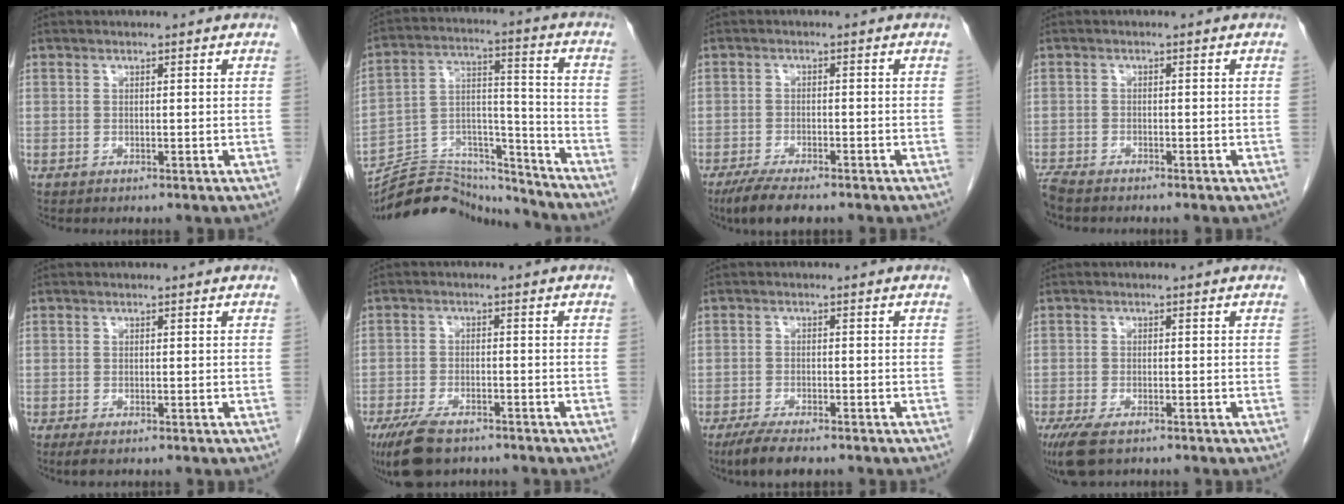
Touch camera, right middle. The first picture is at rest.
{"total": 18.1, "force": [-17.6, 3.3, 2.7], "torque": [-0.051, 0.052, -0.280]}
{"total": 6.3, "force": [-4.9, 1.5, 3.7], "torque": [-0.066, -0.014, -0.079]}
{"total": 3.6, "force": [-3.2, 0.7, 1.3], "torque": [-0.026, -0.012, -0.059]}
{"total": 1.9, "force": [-1.2, 0.6, 1.2], "torque": [-0.023, -0.005, -0.017]}
{"total": 8.7, "force": [-6.5, 3.3, 4.7], "torque": [-0.087, -0.011, -0.106]}
{"total": 5.3, "force": [-4.1, 1.2, 3.2], "torque": [-0.060, -0.011, -0.068]}
{"total": 6.5, "force": [-4.6, 2.4, 3.9], "torque": [-0.076, -0.014, -0.078]}